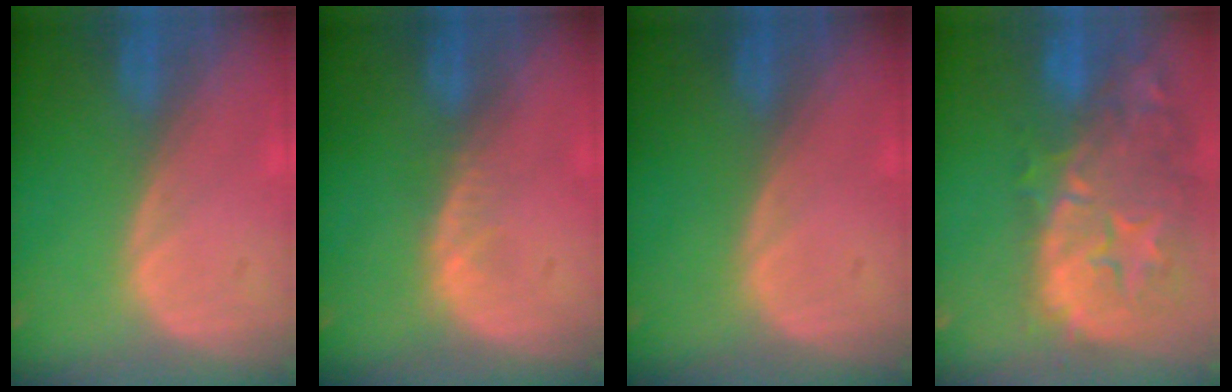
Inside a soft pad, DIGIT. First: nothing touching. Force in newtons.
{"total": 1.5, "press": 1.5, "slide": 0.2}
{"total": 0.0}
{"total": 15.0, "press": 12.0, "slide": 9.1}